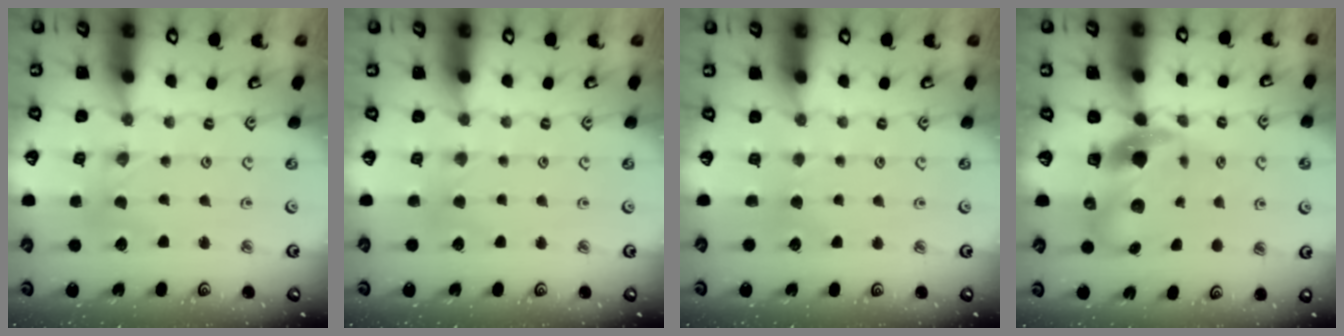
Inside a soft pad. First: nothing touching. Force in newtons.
{"total": 2.7, "press": 2.7, "slide": 0.5}
{"total": 2.2, "press": 2.2, "slide": 0.2}
{"total": 10.5, "press": 10.4, "slide": 1.4}